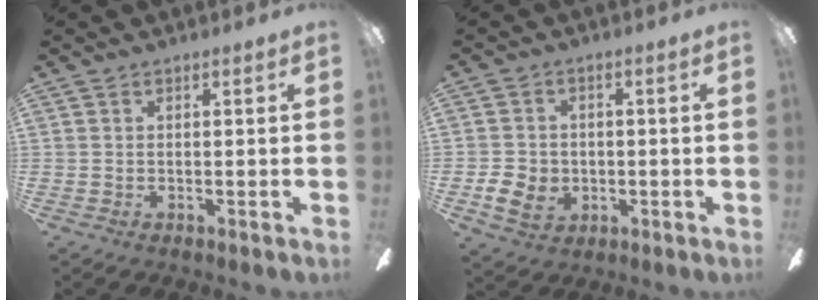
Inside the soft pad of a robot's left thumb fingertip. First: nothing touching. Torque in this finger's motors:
{"motor_torque": [0.08, 0.13, -0.16, 0.08, 0.03]}